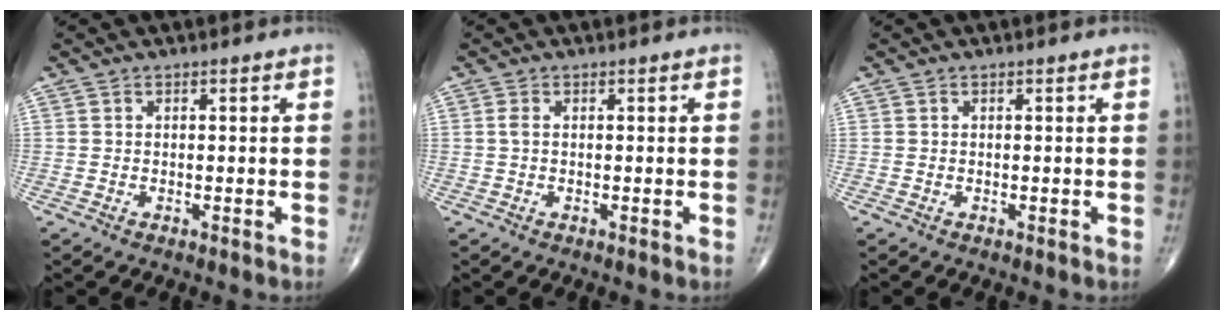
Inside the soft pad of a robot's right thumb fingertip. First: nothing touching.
{"total": 1.1, "force": [0.1, 0.5, 0.9], "torque": [-0.023, 0.003, 0.002]}
{"total": 0.0}